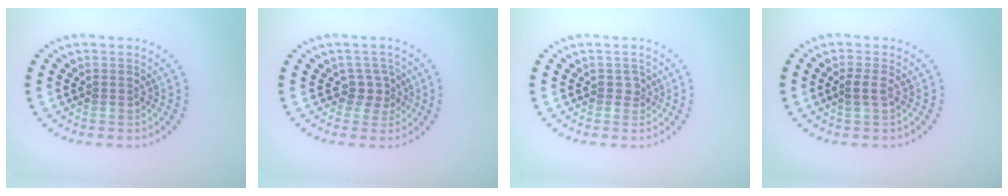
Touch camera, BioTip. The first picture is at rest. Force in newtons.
{"total": 2.0, "press": 1.4, "slide": 1.4}
{"total": 0.9, "press": 0.7, "slide": 0.6}
{"total": 1.2, "press": 0.9, "slide": 0.7}